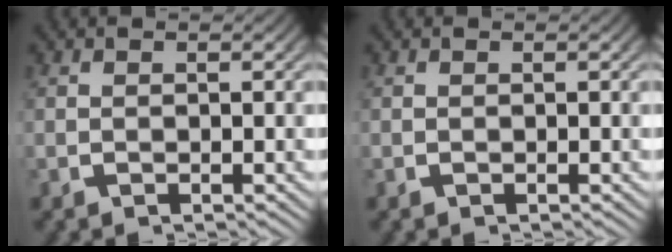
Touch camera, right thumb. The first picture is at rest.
{"total": 0.0}